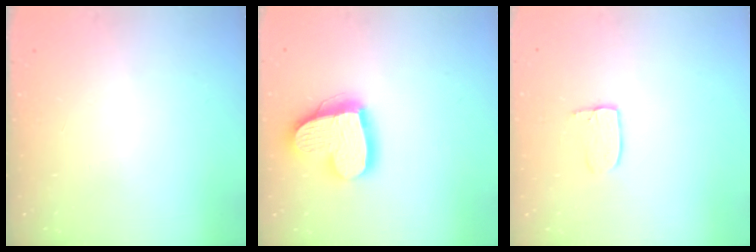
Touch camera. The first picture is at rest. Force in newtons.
{"total": 17.6, "press": 17.5, "slide": 1.9}
{"total": 3.3, "press": 3.3, "slide": 0.1}